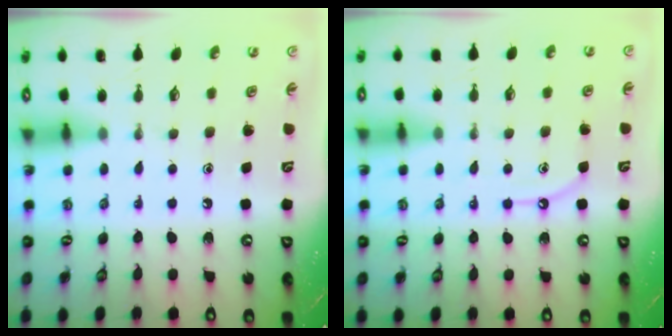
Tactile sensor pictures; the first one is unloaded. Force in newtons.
{"total": 6.0, "press": 5.9, "slide": 0.7}